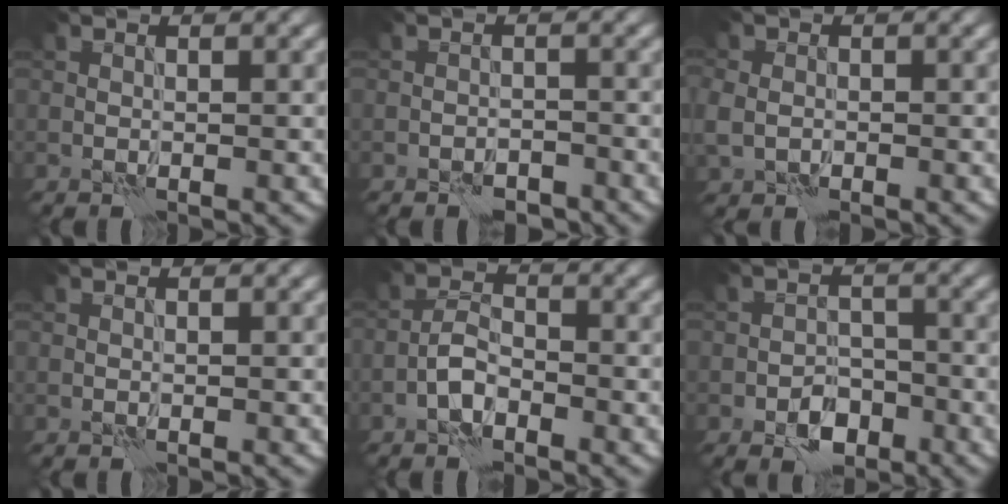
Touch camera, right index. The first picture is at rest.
{"total": 2.0, "force": [-1.7, 0.9, 0.7], "torque": [-0.006, 0.004, -0.029]}
{"total": 2.7, "force": [-0.5, 2.3, 1.5], "torque": [-0.039, -0.009, -0.006]}
{"total": 0.0}
{"total": 2.1, "force": [-1.3, 0.9, 1.4], "torque": [-0.026, 0.010, -0.033]}
{"total": 3.5, "force": [-2.0, 2.2, 1.9], "torque": [-0.021, 0.001, -0.037]}